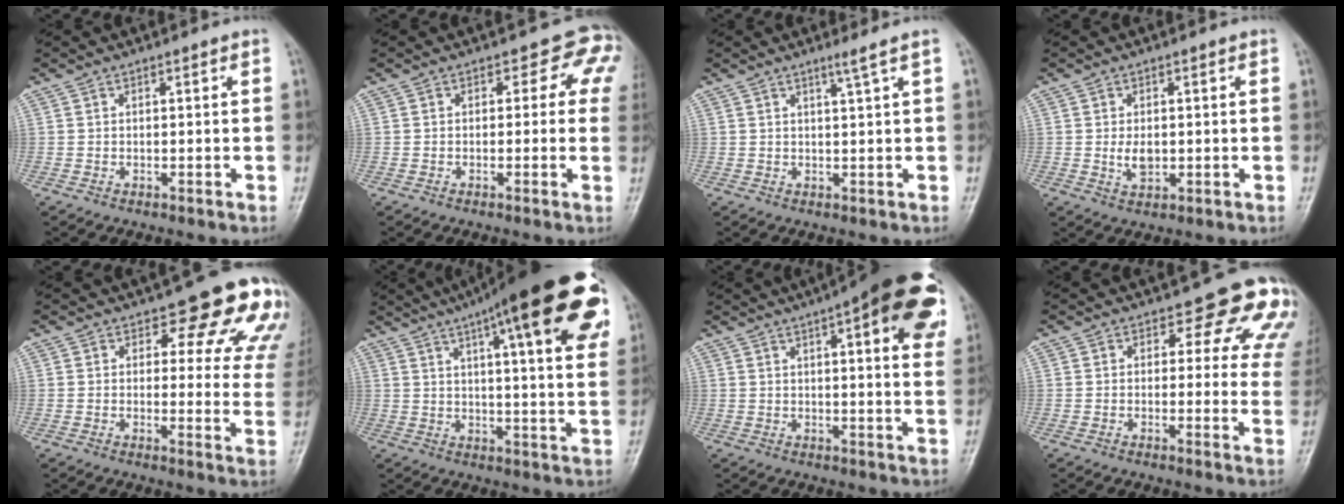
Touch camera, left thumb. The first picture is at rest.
{"total": 4.7, "force": [1.8, 3.7, 2.3], "torque": [0.010, -0.003, -0.006]}
{"total": 1.9, "force": [1.2, -0.7, 1.4], "torque": [-0.034, -0.013, 0.027]}
{"total": 3.5, "force": [0.0, 2.3, 2.6], "torque": [-0.039, -0.005, 0.003]}
{"total": 14.9, "force": [10.2, 6.4, 8.8], "torque": [-0.047, -0.056, 0.093]}
{"total": 26.3, "force": [12.8, 6.2, 22.1], "torque": [-0.285, -0.005, 0.167]}
{"total": 21.5, "force": [9.5, 6.3, 18.3], "torque": [-0.222, -0.002, 0.116]}
{"total": 11.0, "force": [6.2, 6.1, 6.7], "torque": [-0.028, -0.027, 0.048]}